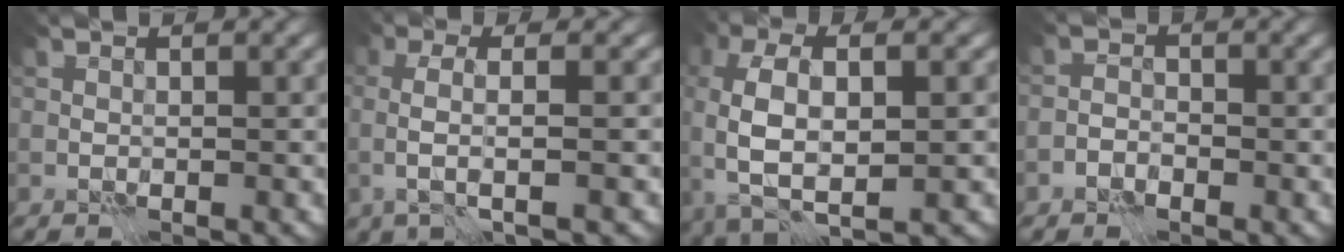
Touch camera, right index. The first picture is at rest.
{"total": 3.0, "force": [-0.2, 0.2, 3.0], "torque": [-0.057, 0.001, -0.004]}
{"total": 8.1, "force": [-0.9, 3.7, 7.1], "torque": [-0.154, -0.001, -0.017]}
{"total": 1.4, "force": [-1.2, 0.6, 0.4], "torque": [0.002, 0.011, -0.028]}